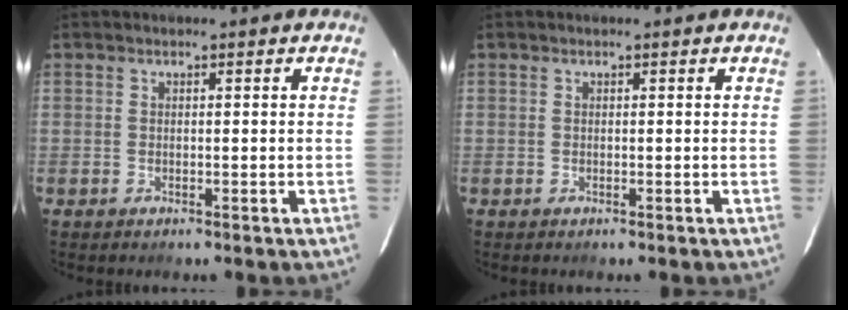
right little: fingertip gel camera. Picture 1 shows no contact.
{"total": 0.0}